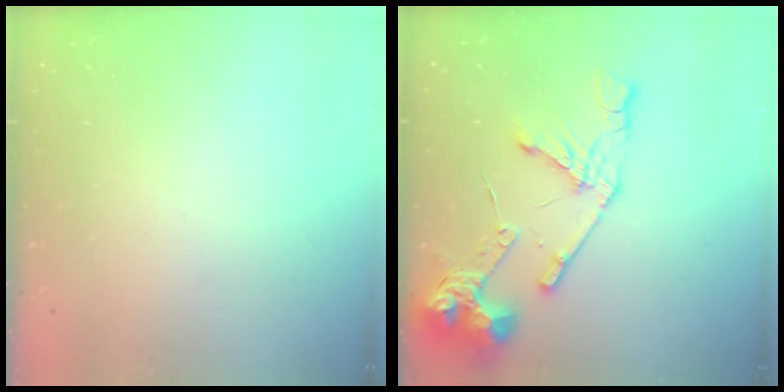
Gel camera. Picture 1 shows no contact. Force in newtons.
{"total": 16.2, "press": 16.1, "slide": 1.7}